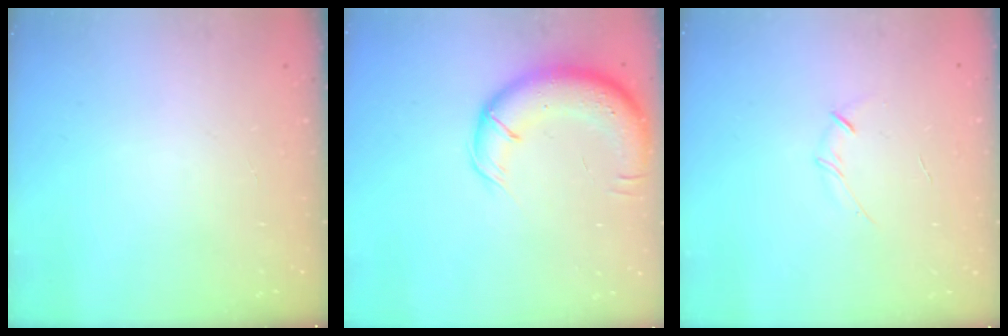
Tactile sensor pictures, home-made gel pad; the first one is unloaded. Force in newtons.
{"total": 15.0, "press": 14.6, "slide": 3.6}
{"total": 3.8, "press": 3.7, "slide": 0.9}